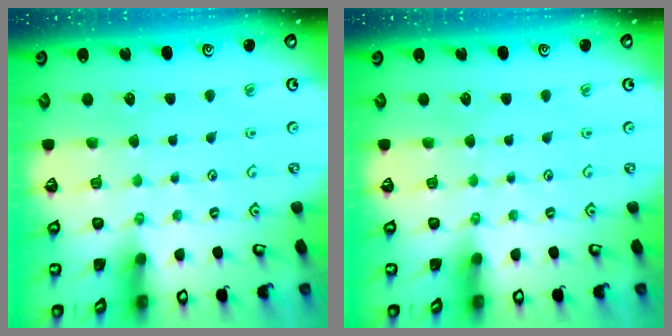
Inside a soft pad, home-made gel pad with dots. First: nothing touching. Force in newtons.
{"total": 0.0}